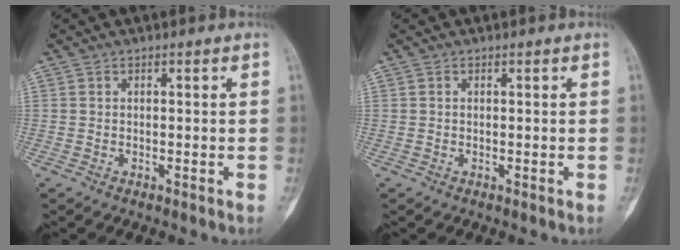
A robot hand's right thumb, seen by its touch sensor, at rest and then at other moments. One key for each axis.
{"total": 0.0}